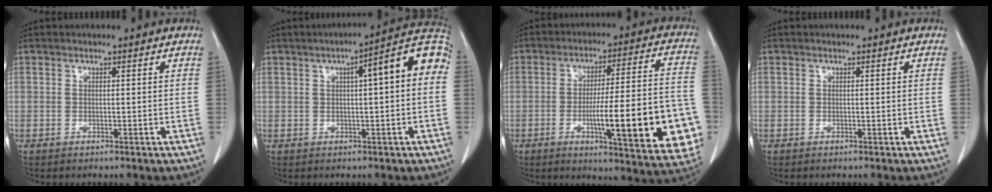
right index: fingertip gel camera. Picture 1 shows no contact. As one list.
[{"total": 10.1, "force": [1.9, 1.5, 9.8], "torque": [-0.130, 0.037, 0.017]}, {"total": 21.3, "force": [-5.7, 3.2, 20.3], "torque": [-0.214, 0.014, -0.068]}, {"total": 0.0}]